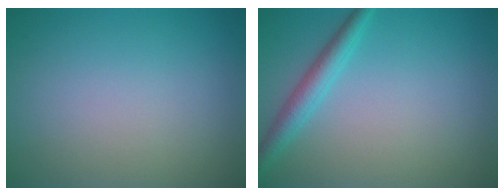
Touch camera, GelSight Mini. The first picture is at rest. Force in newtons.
{"total": 2.7, "press": 2.7, "slide": 0.1}